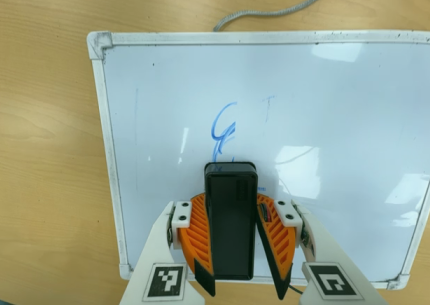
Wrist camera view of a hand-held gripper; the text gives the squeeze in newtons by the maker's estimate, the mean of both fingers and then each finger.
{"total": 10.8, "left": 10.0, "right": 11.5}